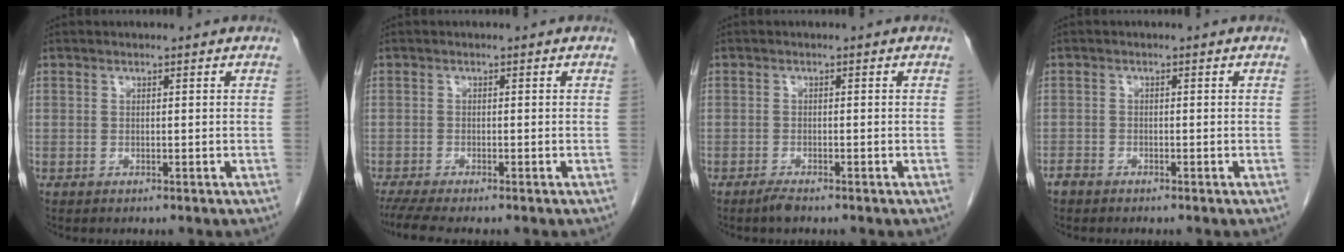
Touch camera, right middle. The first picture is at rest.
{"total": 4.5, "force": [-3.8, 0.1, 2.5], "torque": [-0.041, -0.013, -0.064]}
{"total": 1.4, "force": [-1.2, 0.1, 0.7], "torque": [-0.021, -0.003, -0.022]}
{"total": 1.2, "force": [-1.0, 0.5, 0.2], "torque": [-0.005, 0.000, -0.019]}